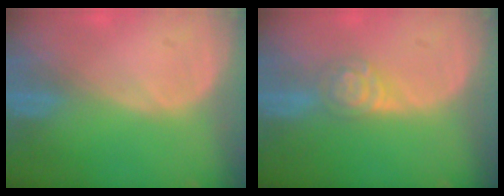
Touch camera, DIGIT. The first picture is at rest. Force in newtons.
{"total": 4.3, "press": 3.9, "slide": 1.9}